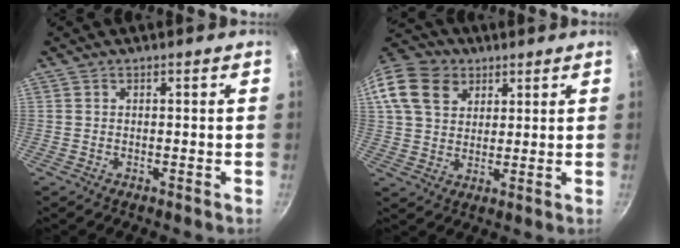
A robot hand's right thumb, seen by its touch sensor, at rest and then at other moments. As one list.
[{"total": 17.3, "force": [7.6, 13.0, 8.6], "torque": [-0.182, 0.021, 0.136]}]